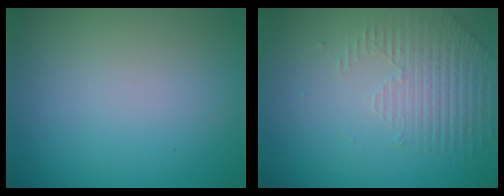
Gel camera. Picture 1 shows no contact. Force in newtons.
{"total": 1.7, "press": 1.3, "slide": 1.1}